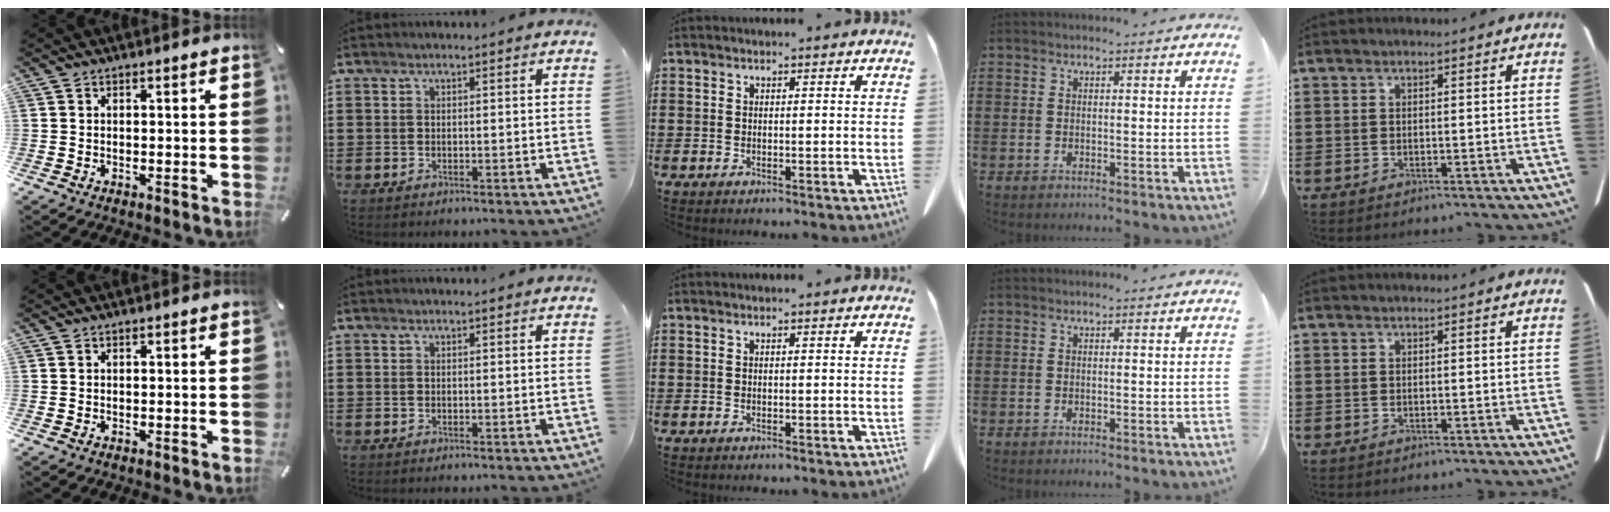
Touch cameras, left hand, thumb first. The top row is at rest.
{}